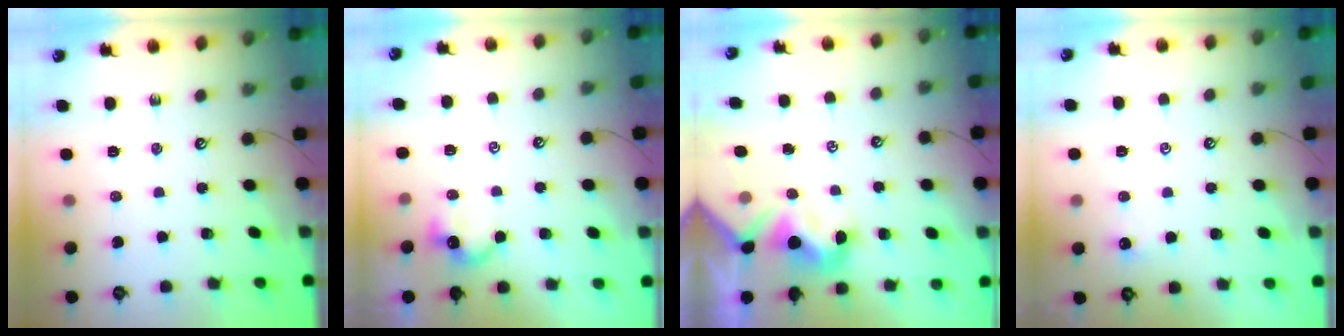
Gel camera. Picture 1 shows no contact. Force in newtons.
{"total": 1.9, "press": 1.9, "slide": 0.4}
{"total": 2.2, "press": 2.2, "slide": 0.6}
{"total": 1.8, "press": 1.8, "slide": 0.3}